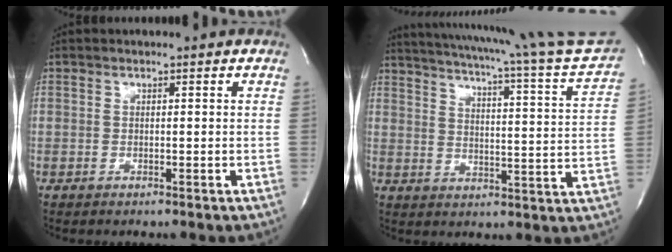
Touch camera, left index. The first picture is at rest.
{"total": 23.9, "force": [21.0, 0.4, 11.5], "torque": [-0.177, -0.045, 0.260]}